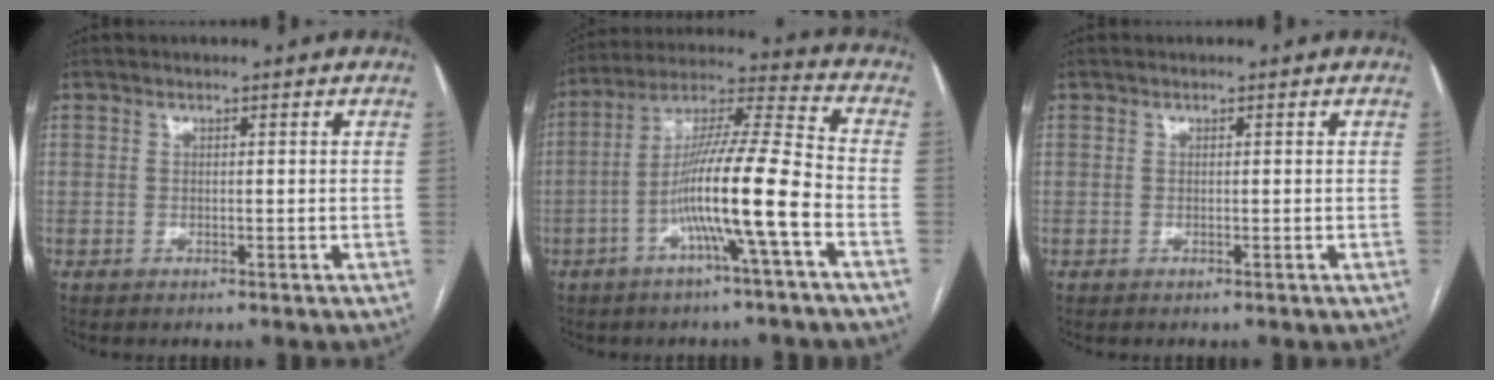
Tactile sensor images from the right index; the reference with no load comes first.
{"total": 14.1, "force": [-4.8, -0.4, 13.2], "torque": [-0.240, 0.012, -0.092]}
{"total": 0.0}